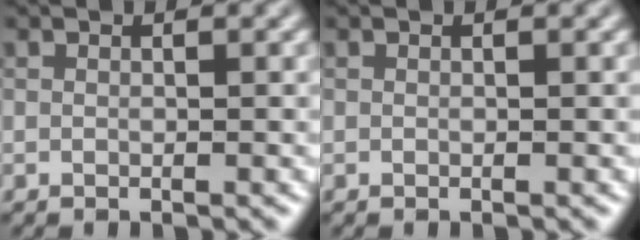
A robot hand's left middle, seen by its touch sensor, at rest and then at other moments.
{"total": 0.0}